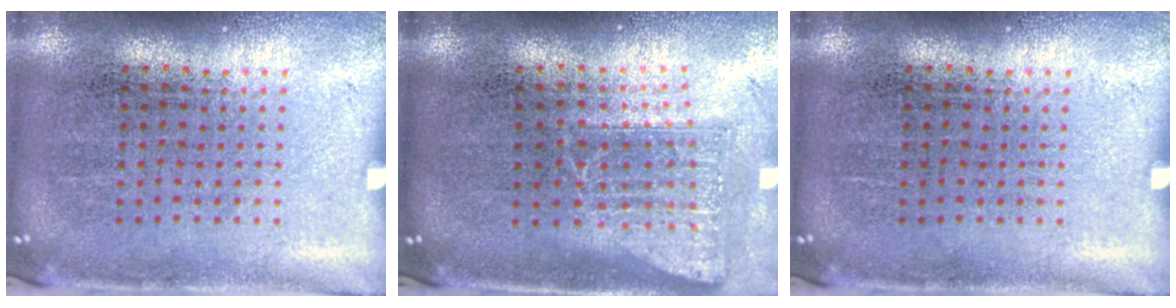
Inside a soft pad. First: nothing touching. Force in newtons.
{"total": 1.7, "press": 1.3, "slide": 1.1}
{"total": 0.0}